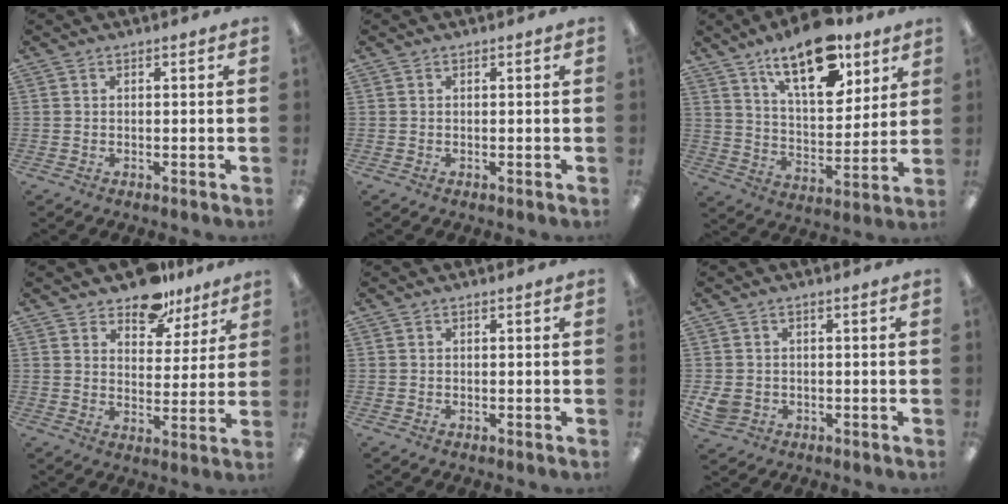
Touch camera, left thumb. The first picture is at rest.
{"total": 0.0}
{"total": 18.2, "force": [11.9, 8.1, 11.1], "torque": [-0.167, -0.059, 0.200]}
{"total": 10.5, "force": [8.6, 5.4, 2.6], "torque": [-0.040, -0.057, 0.160]}
{"total": 0.0}
{"total": 3.8, "force": [-0.8, 3.2, 1.9], "torque": [-0.045, 0.001, -0.015]}